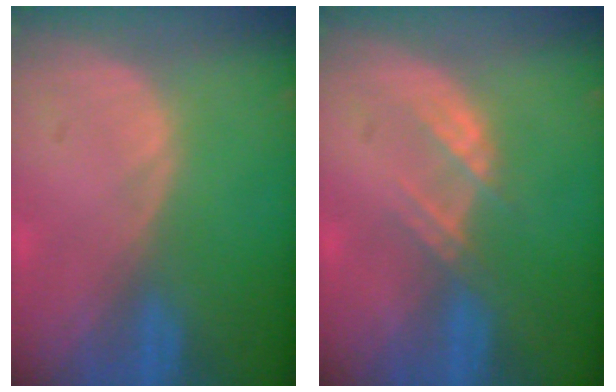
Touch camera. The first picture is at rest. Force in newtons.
{"total": 2.7, "press": 2.7, "slide": 0.3}